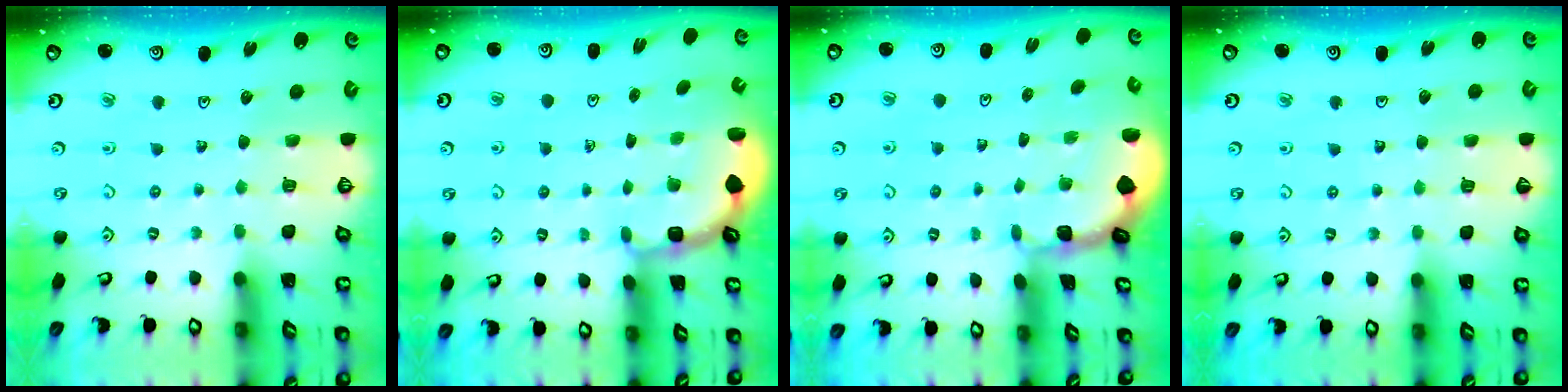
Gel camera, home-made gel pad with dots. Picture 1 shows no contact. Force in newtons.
{"total": 3.0, "press": 2.1, "slide": 2.2}
{"total": 0.8, "press": 0.7, "slide": 0.2}
{"total": 2.8, "press": 2.8, "slide": 0.3}